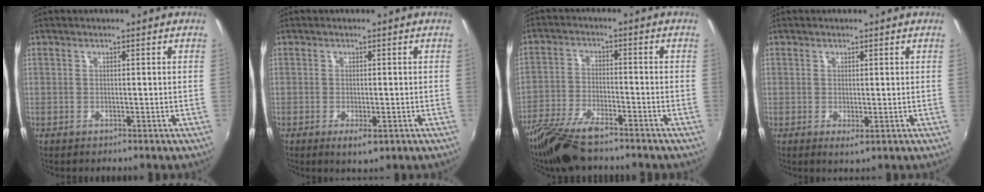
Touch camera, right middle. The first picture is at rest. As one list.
[{"total": 2.8, "force": [-1.2, 1.0, 2.4], "torque": [-0.044, -0.009, -0.016]}, {"total": 10.9, "force": [-8.8, 2.5, 6.0], "torque": [-0.138, -0.026, -0.169]}, {"total": 1.3, "force": [0.2, 0.8, 1.0], "torque": [-0.019, -0.003, 0.004]}]